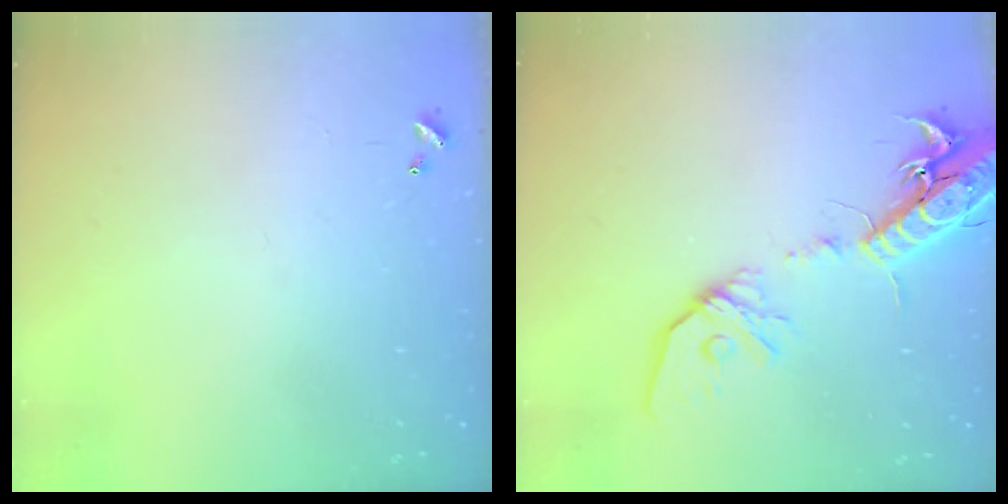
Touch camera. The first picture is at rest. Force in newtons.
{"total": 18.3, "press": 17.9, "slide": 3.7}